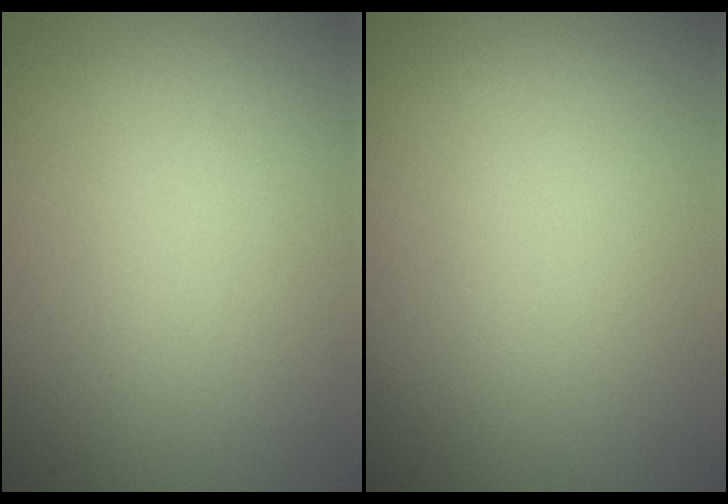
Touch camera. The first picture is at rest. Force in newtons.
{"total": 0.0}